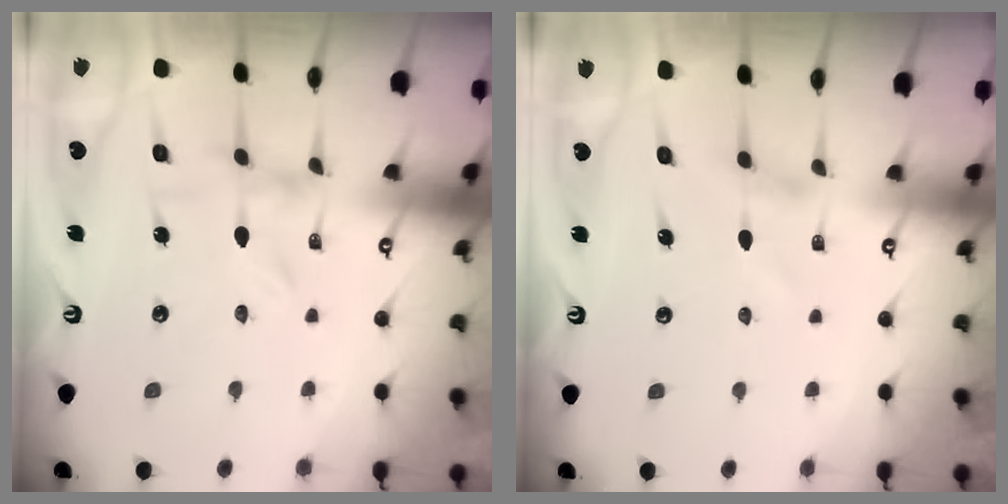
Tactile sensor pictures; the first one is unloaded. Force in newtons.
{"total": 0.5, "press": 0.5, "slide": 0.2}